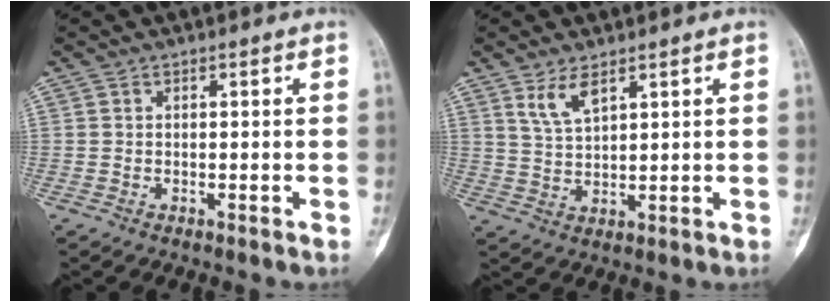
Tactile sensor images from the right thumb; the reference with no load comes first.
{"total": 4.7, "force": [3.0, 1.7, 3.2], "torque": [-0.061, -0.019, 0.066]}